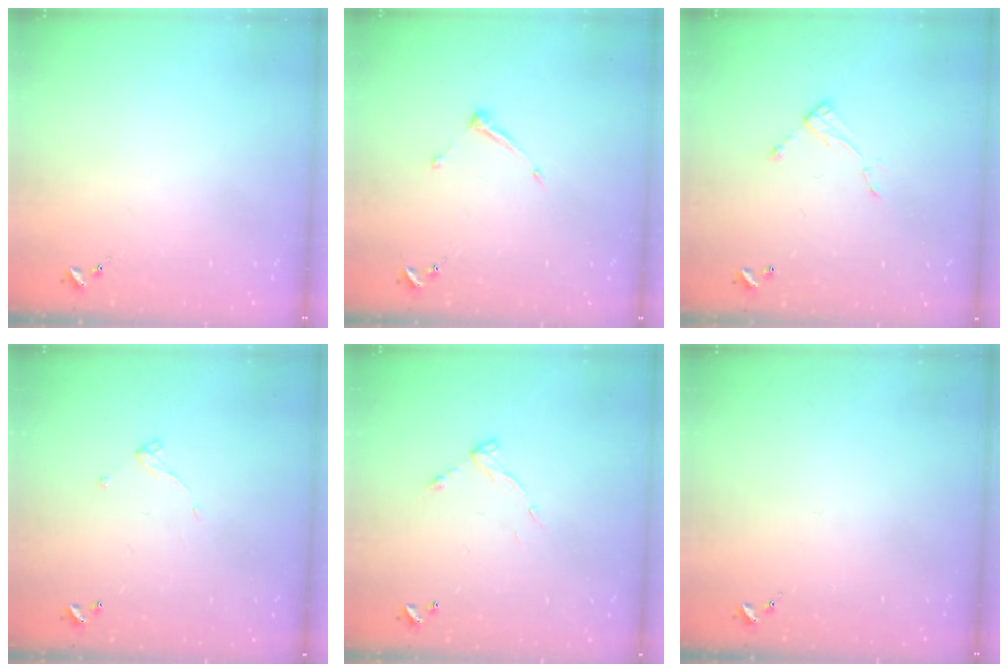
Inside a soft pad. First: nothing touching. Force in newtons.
{"total": 5.9, "press": 5.9, "slide": 0.6}
{"total": 5.0, "press": 4.9, "slide": 0.2}
{"total": 4.9, "press": 4.9, "slide": 0.2}
{"total": 6.8, "press": 6.8, "slide": 0.2}
{"total": 0.0}